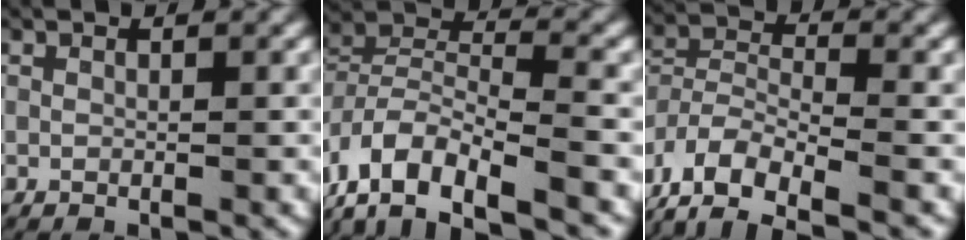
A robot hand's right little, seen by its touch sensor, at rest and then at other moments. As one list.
[{"total": 7.8, "force": [-3.2, 5.1, 5.0], "torque": [-0.110, -0.010, -0.055]}, {"total": 8.2, "force": [-3.9, 5.8, 4.2], "torque": [-0.101, -0.026, -0.064]}]